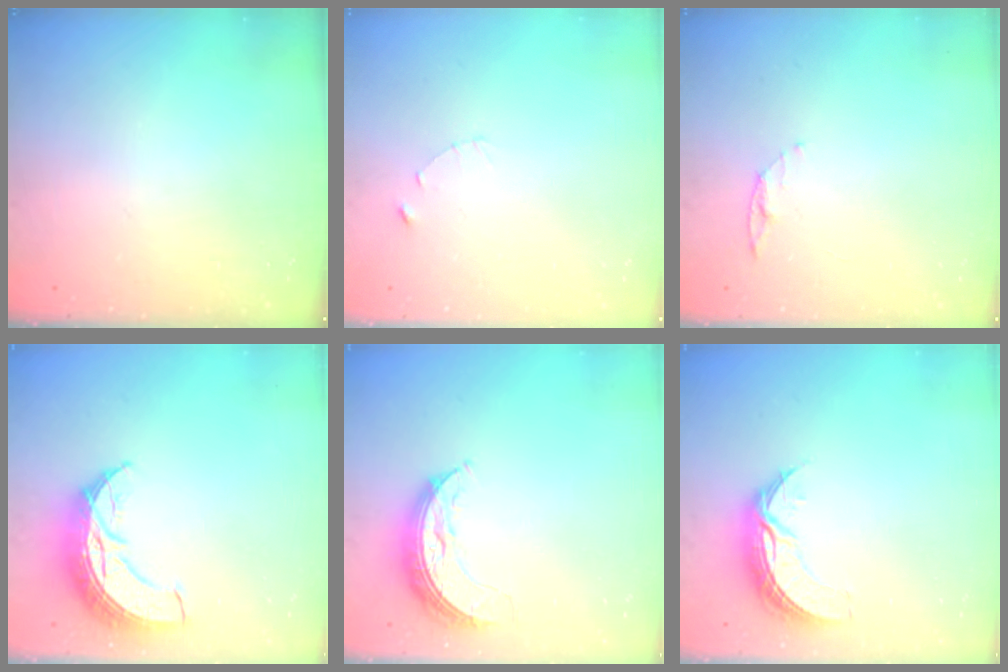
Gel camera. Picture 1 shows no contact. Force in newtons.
{"total": 1.0, "press": 1.0, "slide": 0.2}
{"total": 4.5, "press": 4.4, "slide": 0.5}
{"total": 11.2, "press": 11.1, "slide": 0.9}
{"total": 7.7, "press": 7.7, "slide": 0.3}
{"total": 8.4, "press": 8.4, "slide": 0.2}